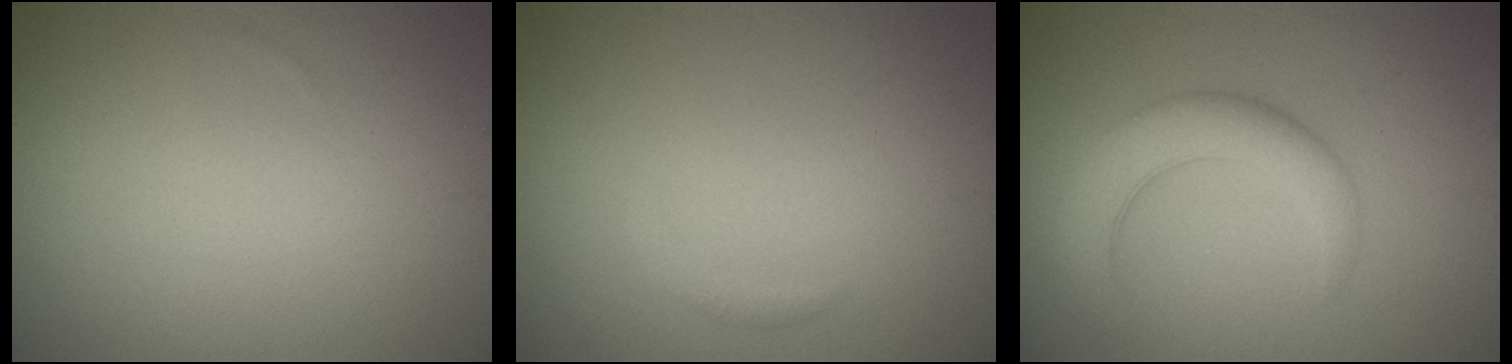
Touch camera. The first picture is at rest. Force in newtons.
{"total": 0.7, "press": 0.7, "slide": 0.1}
{"total": 4.2, "press": 4.2, "slide": 0.3}